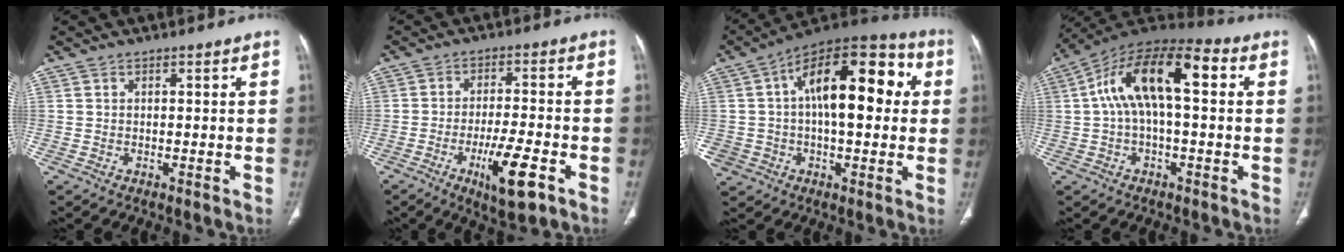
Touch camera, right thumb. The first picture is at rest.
{"total": 10.0, "force": [-4.7, 2.6, 8.5], "torque": [-0.148, 0.010, -0.071]}
{"total": 23.5, "force": [3.4, 14.0, 18.6], "torque": [-0.290, 0.048, 0.052]}
{"total": 16.2, "force": [2.7, 7.1, 14.3], "torque": [-0.246, 0.049, 0.037]}